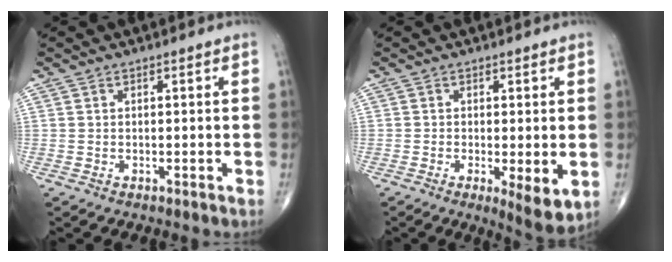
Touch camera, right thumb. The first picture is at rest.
{"total": 6.1, "force": [-1.3, 1.7, 5.7], "torque": [-0.088, -0.020, -0.022]}